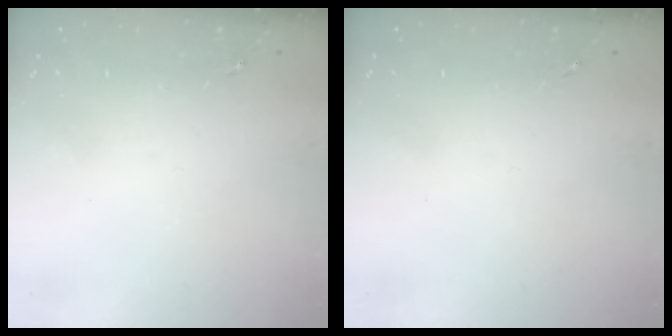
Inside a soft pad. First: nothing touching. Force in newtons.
{"total": 0.0}